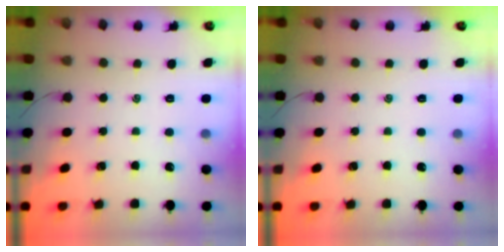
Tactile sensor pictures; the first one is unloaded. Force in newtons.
{"total": 0.0}